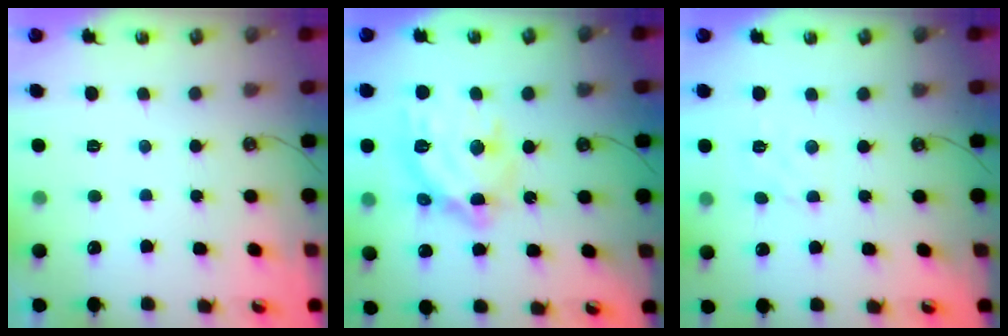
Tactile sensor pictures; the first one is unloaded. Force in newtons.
{"total": 16.0, "press": 16.0, "slide": 1.4}
{"total": 1.6, "press": 1.5, "slide": 0.5}